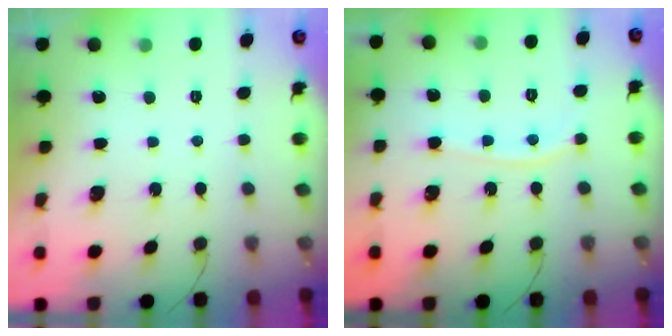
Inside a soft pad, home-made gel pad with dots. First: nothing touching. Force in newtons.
{"total": 7.1, "press": 7.0, "slide": 1.0}